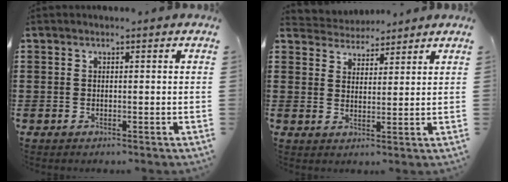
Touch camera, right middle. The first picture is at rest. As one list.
[{"total": 3.8, "force": [3.6, 1.1, -0.5], "torque": [-0.008, -0.012, 0.067]}]